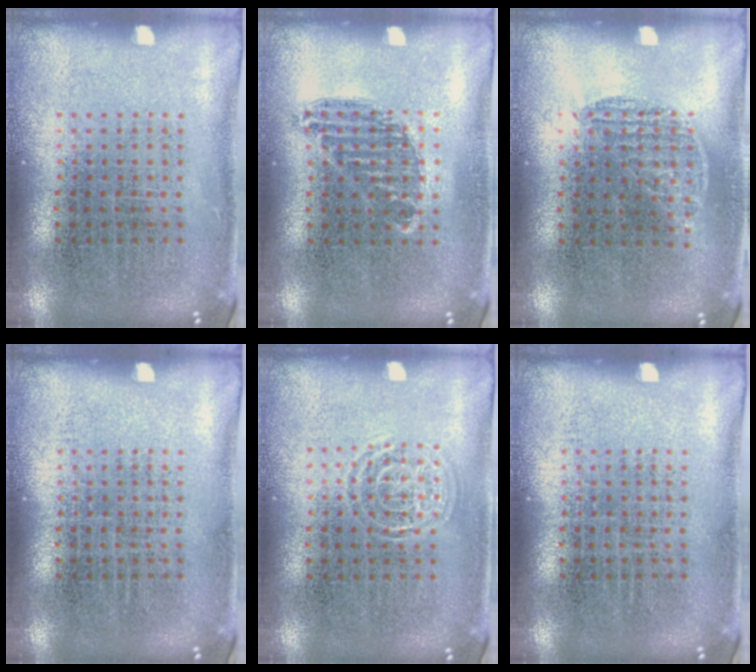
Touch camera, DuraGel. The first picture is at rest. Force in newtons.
{"total": 0.8, "press": 0.7, "slide": 0.4}
{"total": 0.8, "press": 0.7, "slide": 0.5}
{"total": 0.0}
{"total": 1.4, "press": 1.4, "slide": 0.3}
{"total": 0.0}